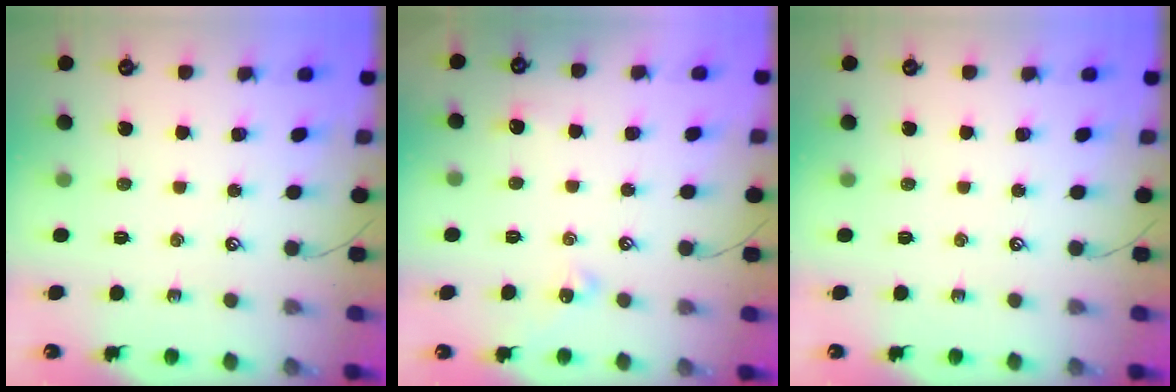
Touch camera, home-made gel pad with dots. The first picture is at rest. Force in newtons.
{"total": 0.8, "press": 0.6, "slide": 0.4}
{"total": 0.0}